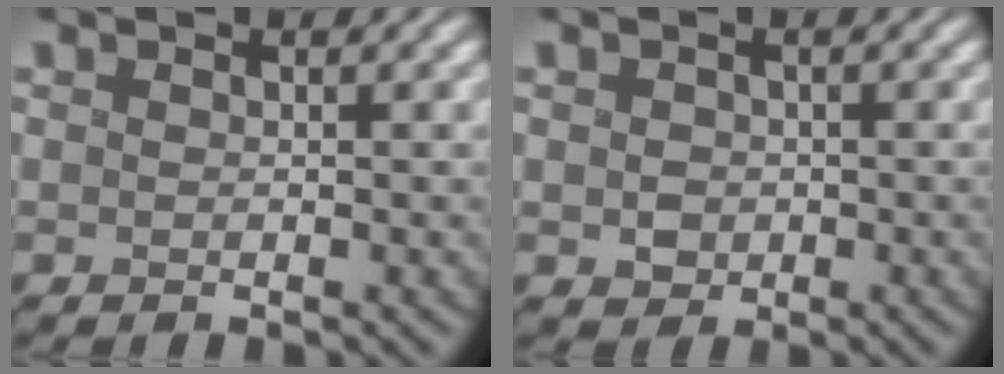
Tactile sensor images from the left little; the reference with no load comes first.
{"total": 1.7, "force": [-0.2, 1.5, 0.6], "torque": [-0.016, -0.003, -0.003]}